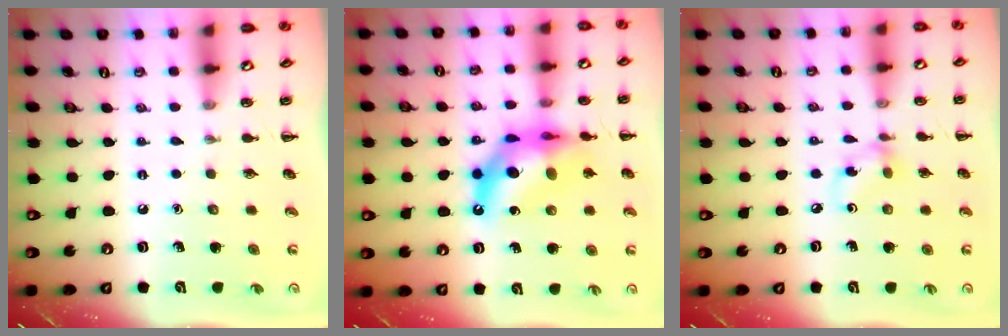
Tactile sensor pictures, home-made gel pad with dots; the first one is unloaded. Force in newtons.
{"total": 15.1, "press": 14.6, "slide": 3.8}
{"total": 5.0, "press": 4.8, "slide": 1.2}